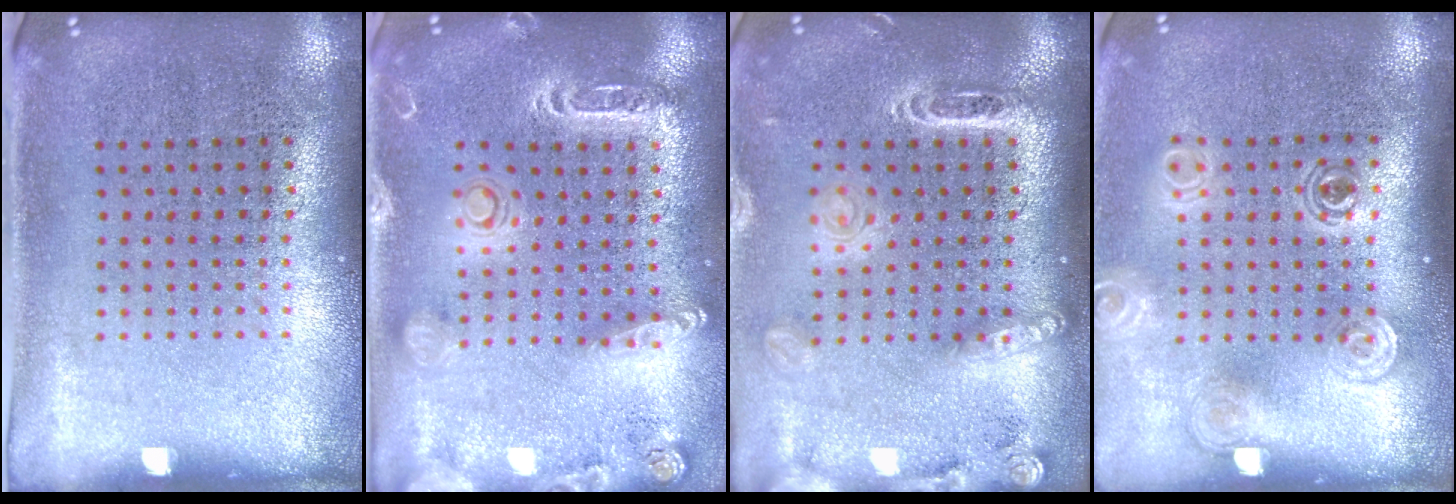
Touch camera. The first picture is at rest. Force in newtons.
{"total": 2.0, "press": 1.9, "slide": 0.5}
{"total": 2.3, "press": 1.9, "slide": 1.3}
{"total": 1.7, "press": 1.4, "slide": 1.0}